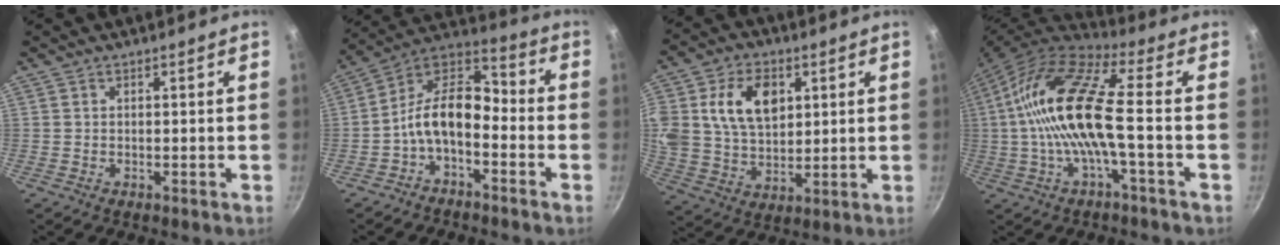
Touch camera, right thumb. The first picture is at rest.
{"total": 11.9, "force": [-4.0, 6.8, 9.0], "torque": [-0.152, 0.068, -0.091]}
{"total": 16.2, "force": [4.6, 11.3, 10.6], "torque": [-0.184, 0.001, 0.089]}
{"total": 16.5, "force": [-1.0, 4.4, 15.9], "torque": [-0.315, 0.033, -0.033]}